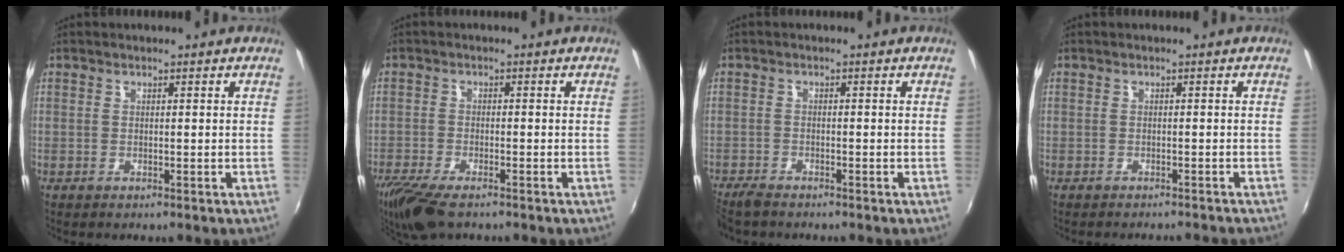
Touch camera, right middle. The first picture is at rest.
{"total": 8.7, "force": [-6.6, 2.3, 5.2], "torque": [-0.126, -0.035, -0.124]}
{"total": 3.6, "force": [-3.3, 0.7, 1.2], "torque": [-0.035, -0.018, -0.065]}
{"total": 4.4, "force": [-4.1, 0.6, 1.5], "torque": [-0.033, -0.010, -0.055]}